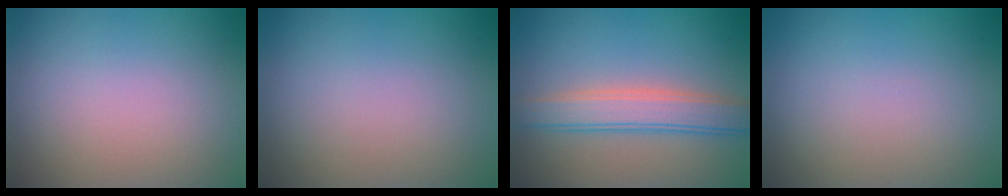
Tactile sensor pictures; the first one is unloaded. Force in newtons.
{"total": 0.0}
{"total": 3.6, "press": 3.6, "slide": 0.1}
{"total": 0.0}